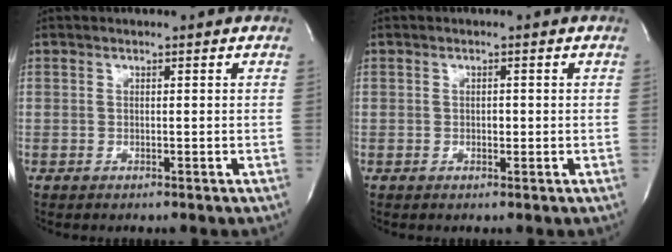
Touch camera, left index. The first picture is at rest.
{"total": 0.8, "force": [0.0, 0.5, 0.6], "torque": [-0.008, 0.001, -0.002]}